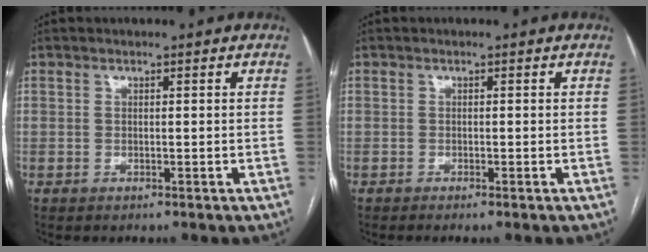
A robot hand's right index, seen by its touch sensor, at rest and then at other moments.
{"total": 0.7, "force": [-0.5, -0.1, 0.5], "torque": [-0.011, 0.000, -0.009]}